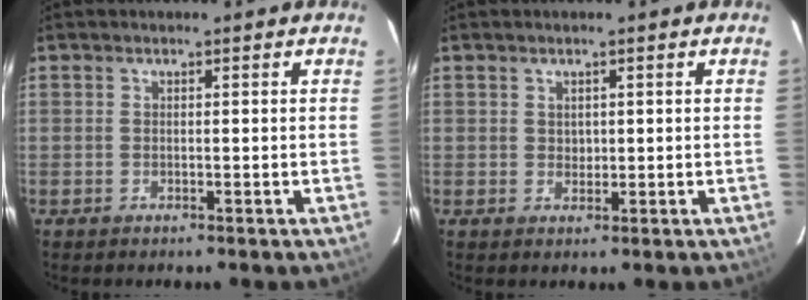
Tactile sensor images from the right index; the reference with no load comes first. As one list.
[{"total": 1.3, "force": [0.5, 1.1, 0.3], "torque": [-0.001, 0.004, 0.009]}]